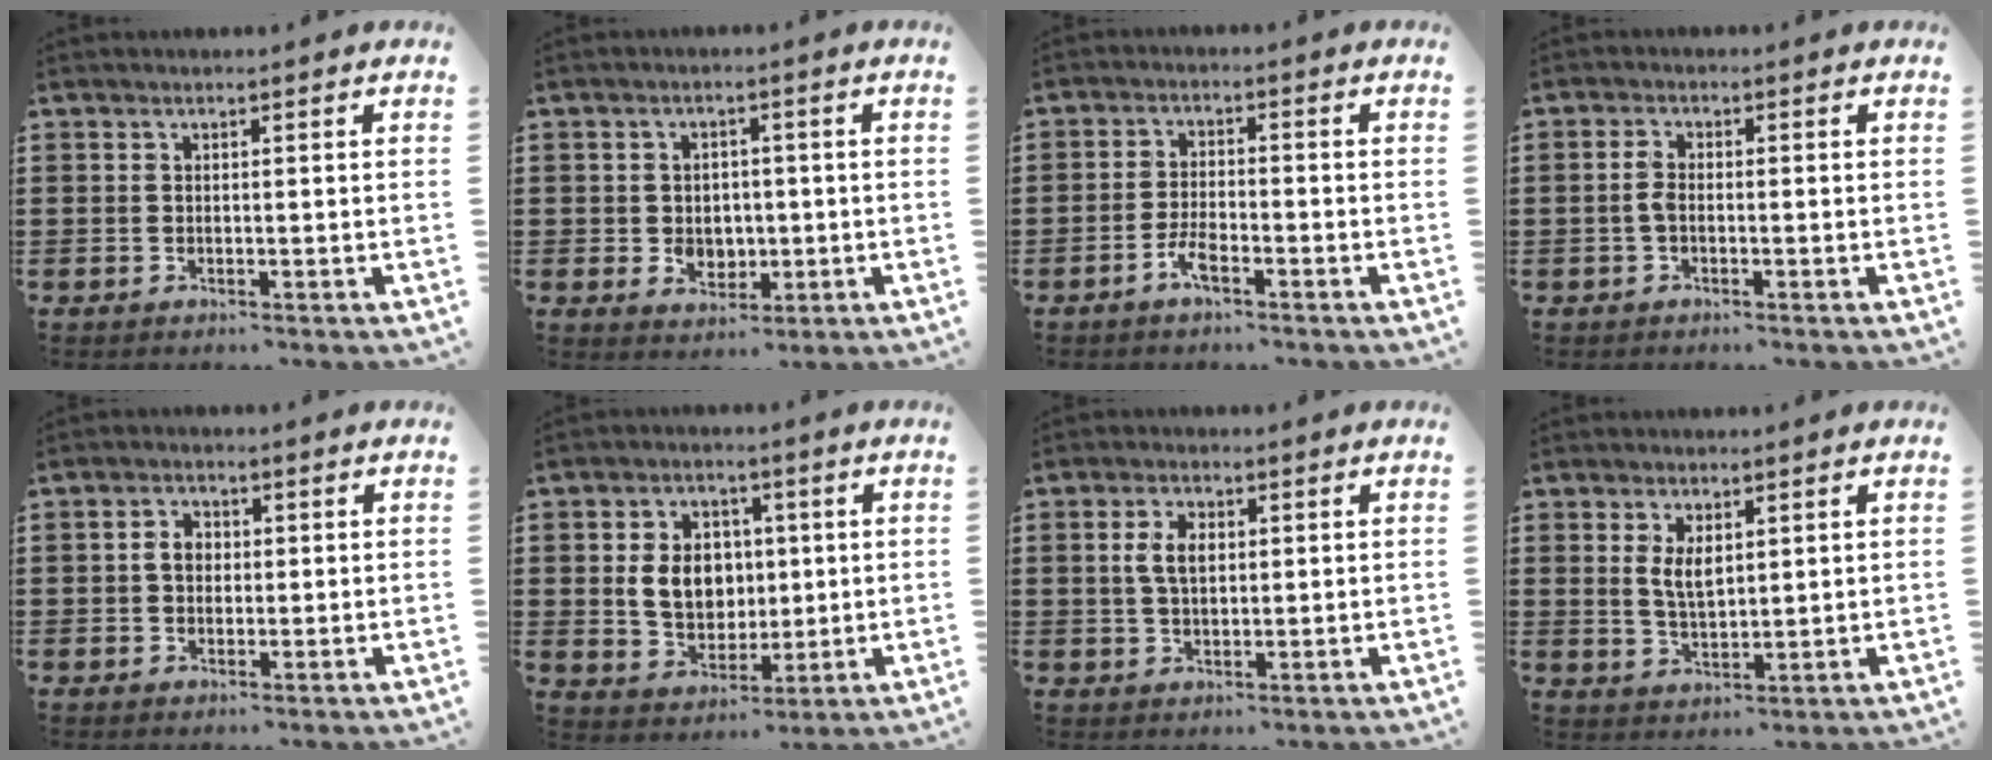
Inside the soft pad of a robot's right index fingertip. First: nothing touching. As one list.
[{"total": 3.6, "force": [-0.3, 3.1, 1.8], "torque": [-0.037, 0.005, -0.009]}, {"total": 3.5, "force": [-2.3, 0.8, 2.6], "torque": [-0.057, -0.001, -0.047]}, {"total": 2.1, "force": [-0.5, 0.9, 1.8], "torque": [-0.051, -0.004, -0.015]}, {"total": 2.9, "force": [0.2, 2.3, 1.8], "torque": [-0.042, 0.010, 0.001]}, {"total": 7.7, "force": [0.9, 6.2, 4.4], "torque": [-0.089, 0.013, 0.013]}, {"total": 4.4, "force": [0.8, 2.4, 3.6], "torque": [-0.082, 0.010, 0.010]}, {"total": 3.8, "force": [1.4, 1.8, 3.0], "torque": [-0.056, 0.000, 0.024]}]